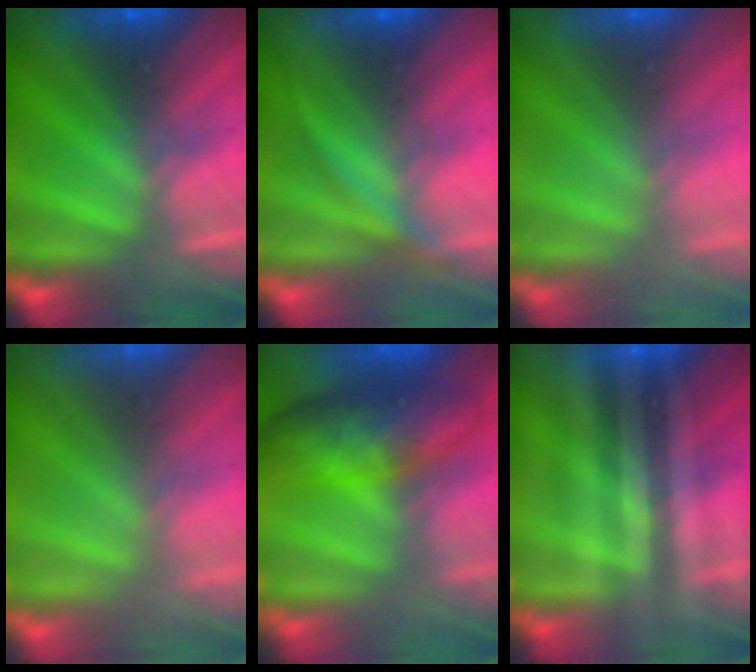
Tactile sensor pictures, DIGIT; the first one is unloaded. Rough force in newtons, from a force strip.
{"total": 3.5}
{"total": 2.5}
{"total": 2.8}
{"total": 8.3}
{"total": 1.9}